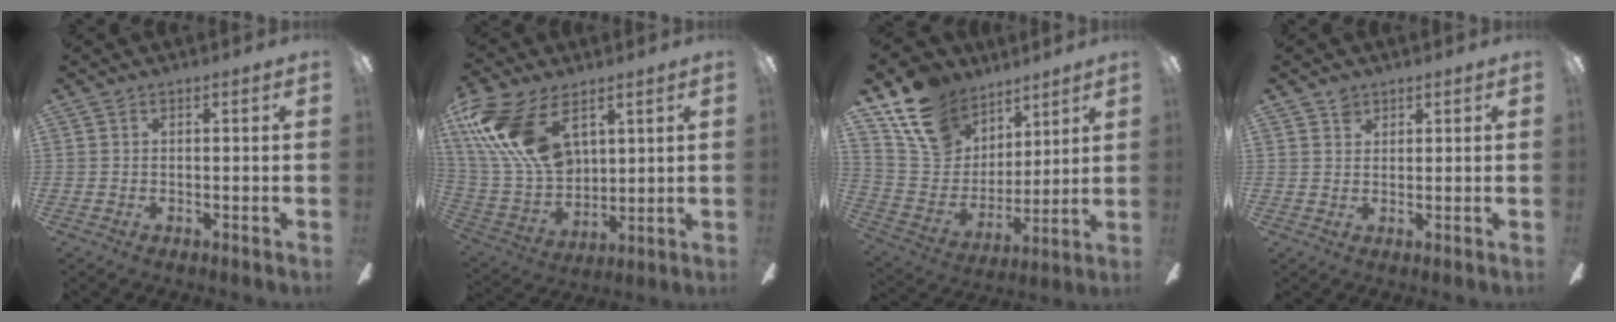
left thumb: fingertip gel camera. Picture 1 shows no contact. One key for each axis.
{"total": 20.6, "fx": 9.4, "fy": 12.2, "fz": 13.6, "tx": -0.303, "ty": -0.027, "tz": 0.168}
{"total": 17.3, "fx": 11.6, "fy": 11.6, "fz": 5.4, "tx": -0.115, "ty": -0.066, "tz": 0.225}
{"total": 2.6, "fx": 1.8, "fy": 1.8, "fz": 0.5, "tx": -0.004, "ty": -0.003, "tz": 0.034}